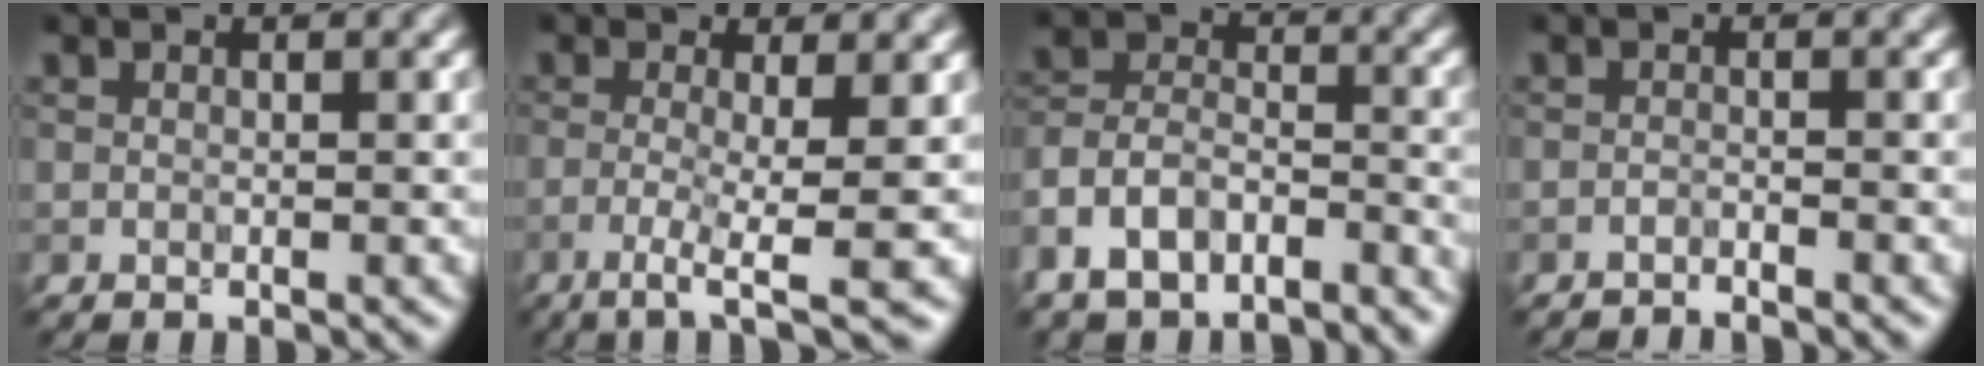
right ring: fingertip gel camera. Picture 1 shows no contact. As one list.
[{"total": 4.9, "force": [-1.7, 0.9, 4.5], "torque": [-0.078, -0.002, -0.040]}, {"total": 7.8, "force": [-6.0, 4.0, 2.9], "torque": [-0.062, 0.003, -0.127]}, {"total": 1.7, "force": [-1.6, 0.1, 0.5], "torque": [-0.007, 0.000, -0.033]}]